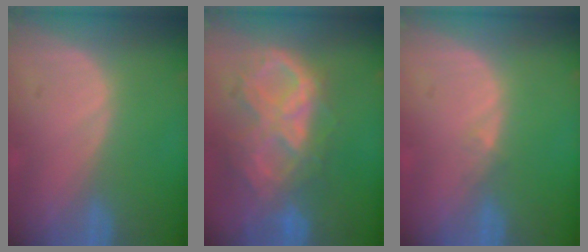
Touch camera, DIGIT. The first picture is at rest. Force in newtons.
{"total": 10.4, "press": 8.9, "slide": 5.4}
{"total": 0.9, "press": 0.7, "slide": 0.6}